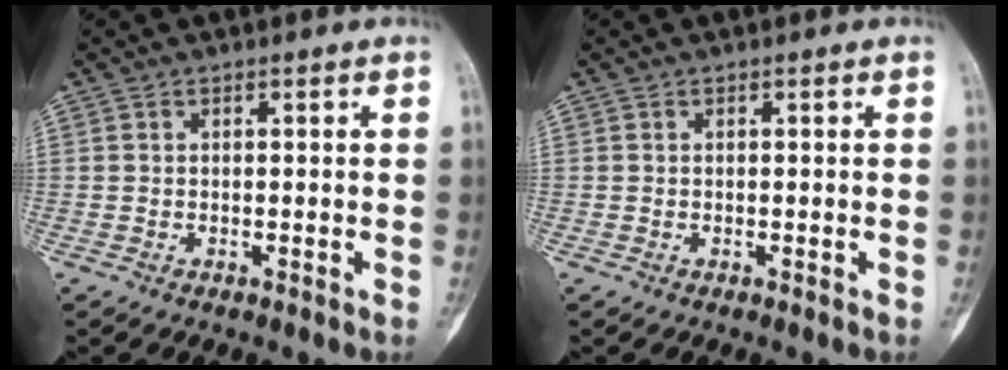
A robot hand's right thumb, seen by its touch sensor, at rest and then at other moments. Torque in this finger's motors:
{"motor_torque": [0.00, 0.00, 0.02, -0.01, 0.00]}